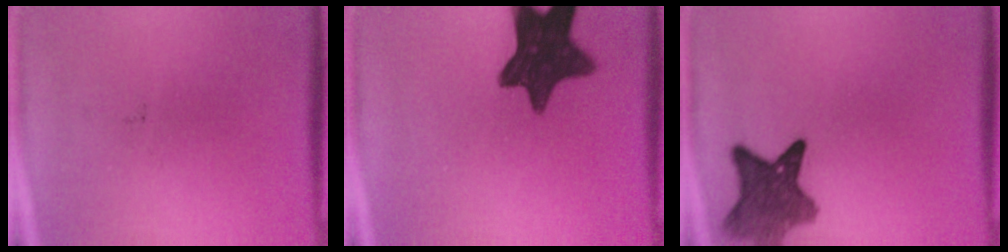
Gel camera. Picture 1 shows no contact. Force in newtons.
{"total": 13.0}
{"total": 7.8}